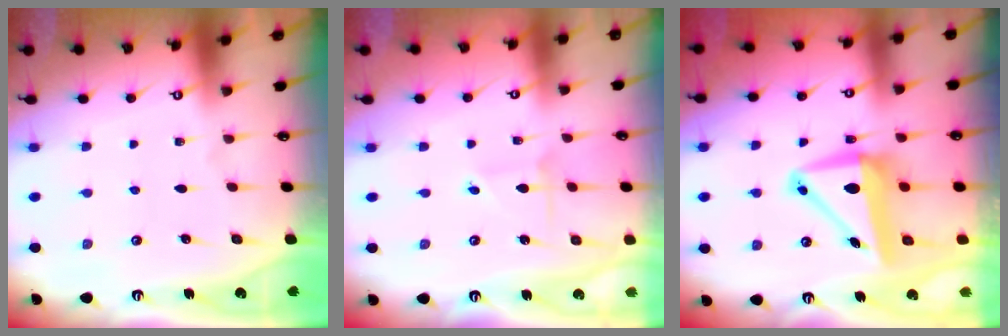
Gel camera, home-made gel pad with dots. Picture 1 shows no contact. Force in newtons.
{"total": 2.4, "press": 2.4, "slide": 0.2}
{"total": 9.4, "press": 9.2, "slide": 1.7}